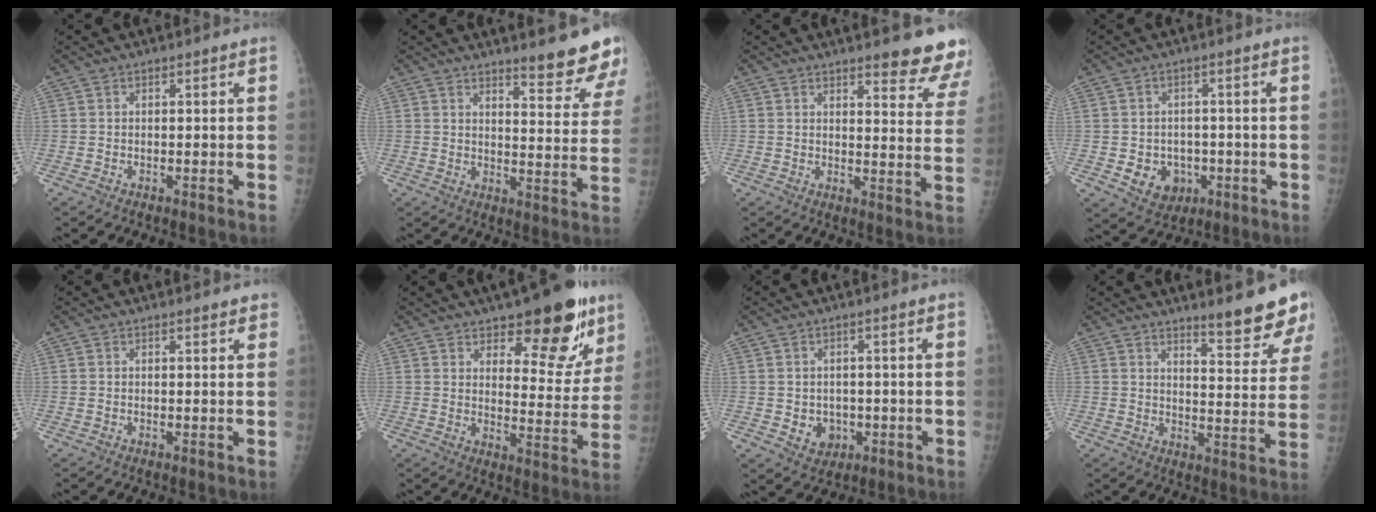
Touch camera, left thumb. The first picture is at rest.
{"total": 10.4, "force": [8.8, 1.6, 5.4], "torque": [-0.040, -0.066, 0.107]}
{"total": 11.3, "force": [9.8, 2.2, 5.2], "torque": [-0.028, -0.065, 0.101]}
{"total": 6.8, "force": [-1.7, 5.8, 3.3], "torque": [-0.024, 0.008, -0.013]}
{"total": 1.5, "force": [1.2, 0.4, 0.7], "torque": [-0.005, -0.002, 0.014]}
{"total": 16.1, "force": [10.2, 6.8, 10.5], "torque": [-0.075, -0.065, 0.145]}
{"total": 4.7, "force": [-0.7, 4.0, 2.3], "torque": [-0.013, 0.001, 0.002]}
{"total": 10.2, "force": [8.2, 1.5, 5.8], "torque": [-0.051, -0.065, 0.111]}